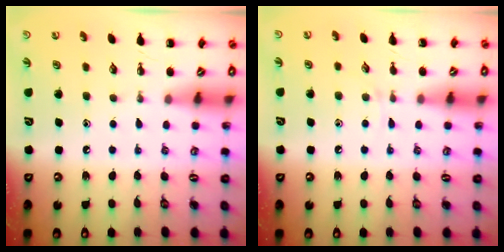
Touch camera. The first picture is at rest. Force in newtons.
{"total": 2.5, "press": 2.3, "slide": 0.9}